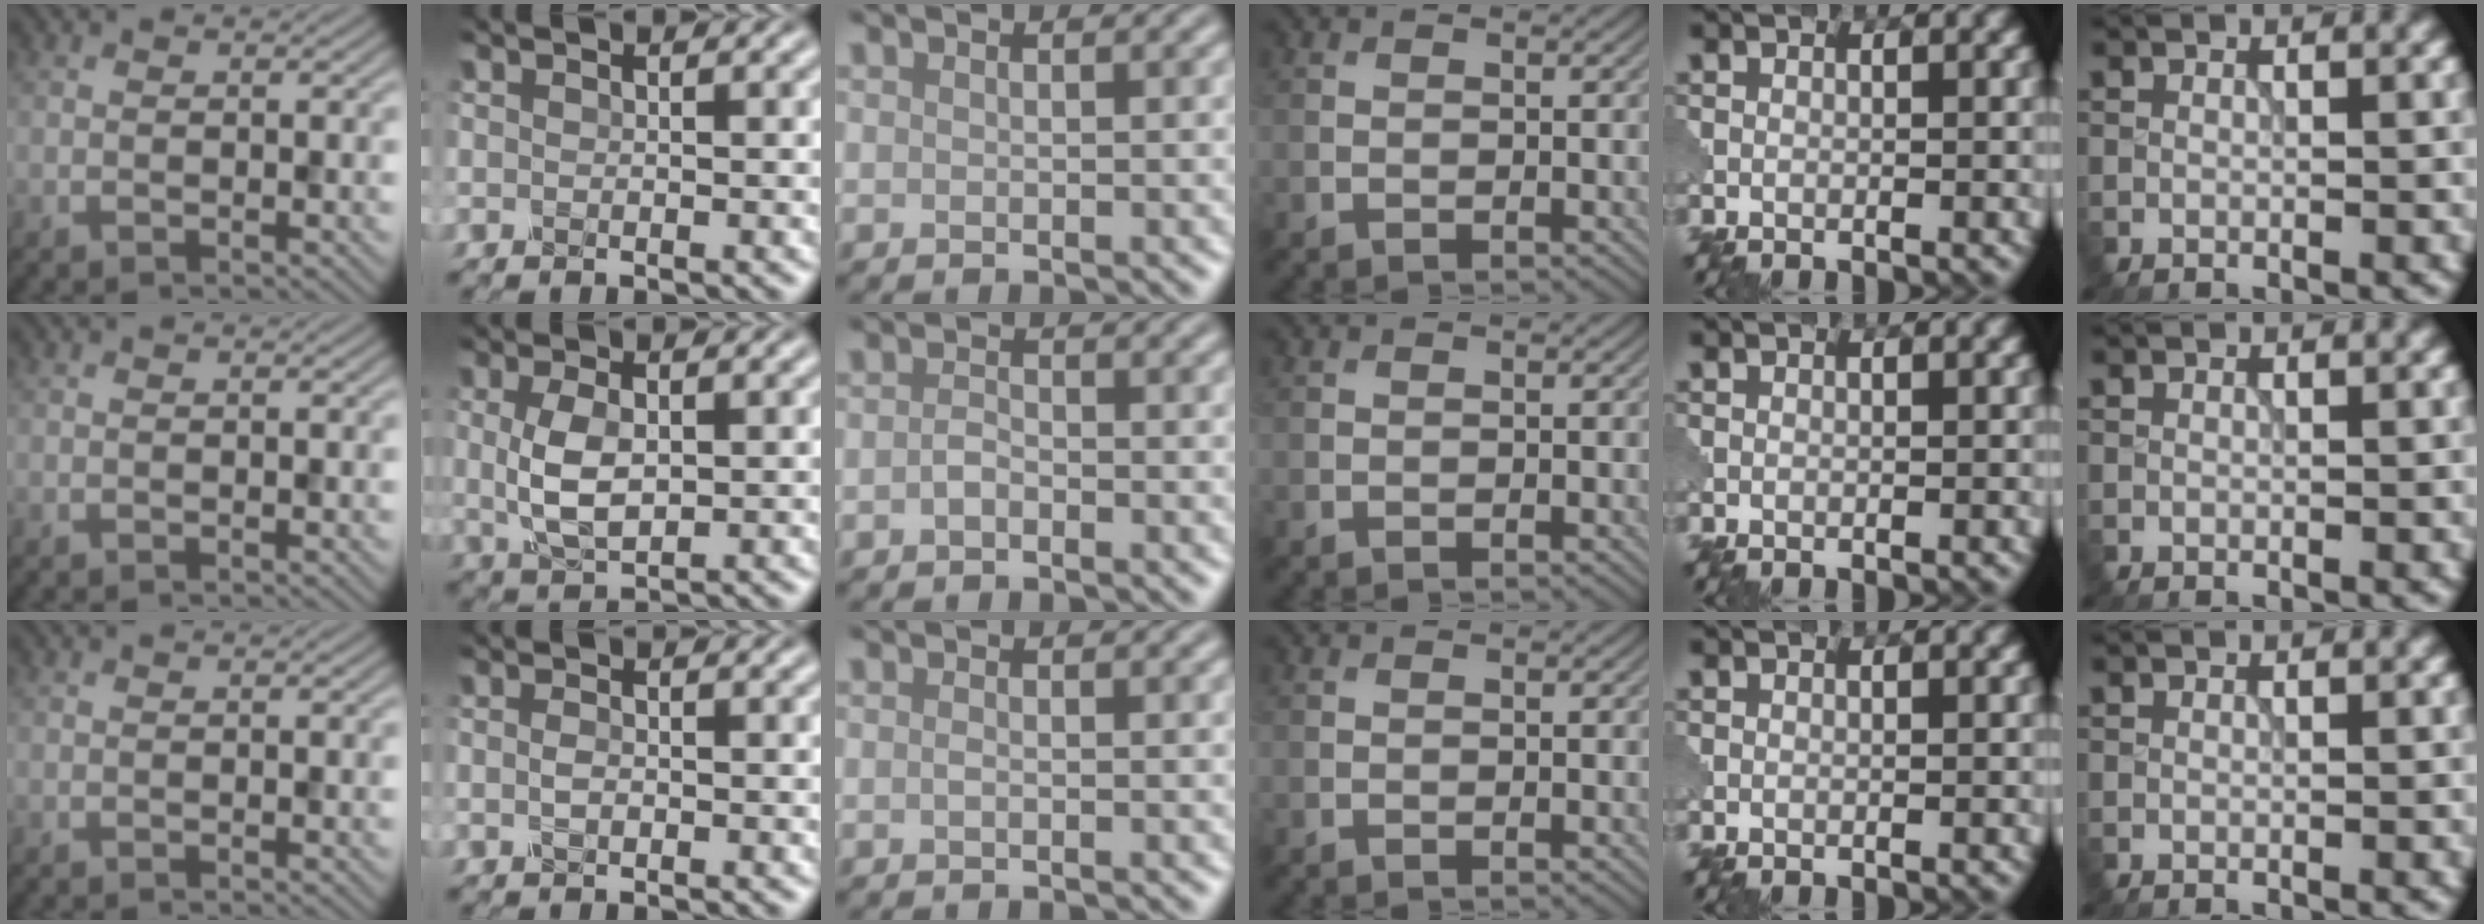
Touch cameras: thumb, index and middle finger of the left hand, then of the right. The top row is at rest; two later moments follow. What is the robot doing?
{"motion": "close", "object": "eyeshadow palette"}